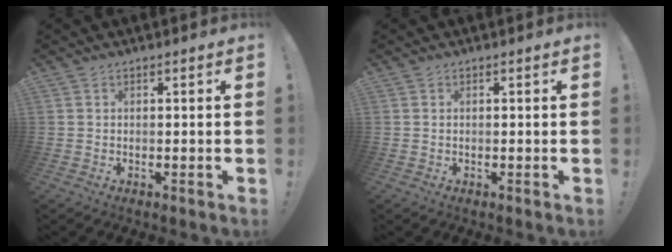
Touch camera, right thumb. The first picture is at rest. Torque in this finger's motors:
{"motor_torque": [-0.39, -0.36, -0.13, 0.10, -0.02]}